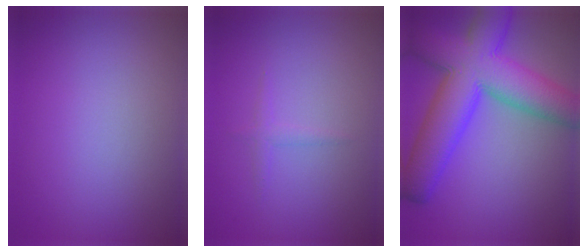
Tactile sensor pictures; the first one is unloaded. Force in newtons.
{"total": 0.9, "press": 0.9, "slide": 0.0}
{"total": 11.8, "press": 11.8, "slide": 0.3}